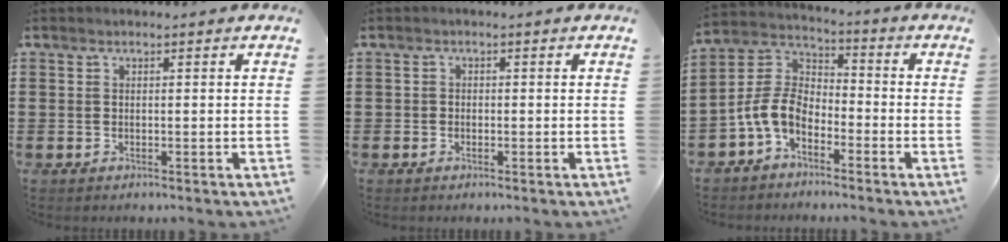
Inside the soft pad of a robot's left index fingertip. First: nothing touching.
{"total": 0.8, "force": [-0.5, 0.6, 0.2], "torque": [-0.006, 0.001, -0.010]}
{"total": 7.0, "force": [-4.1, 3.8, 4.1], "torque": [-0.119, -0.006, -0.091]}